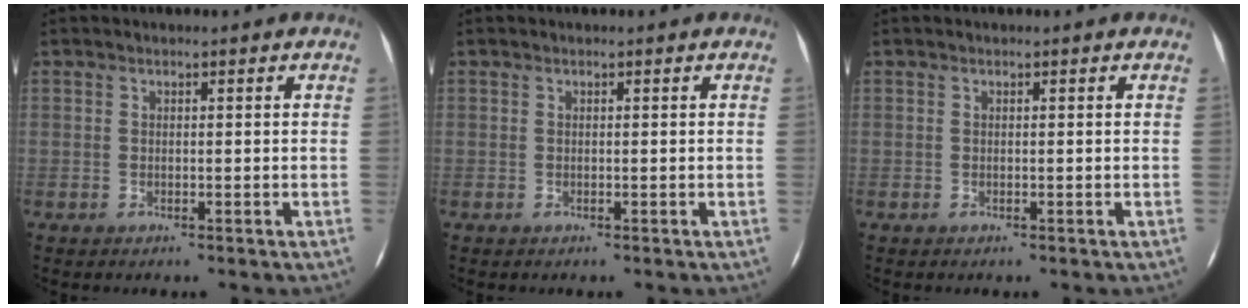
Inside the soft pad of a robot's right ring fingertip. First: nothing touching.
{"total": 0.0}
{"total": 0.0}